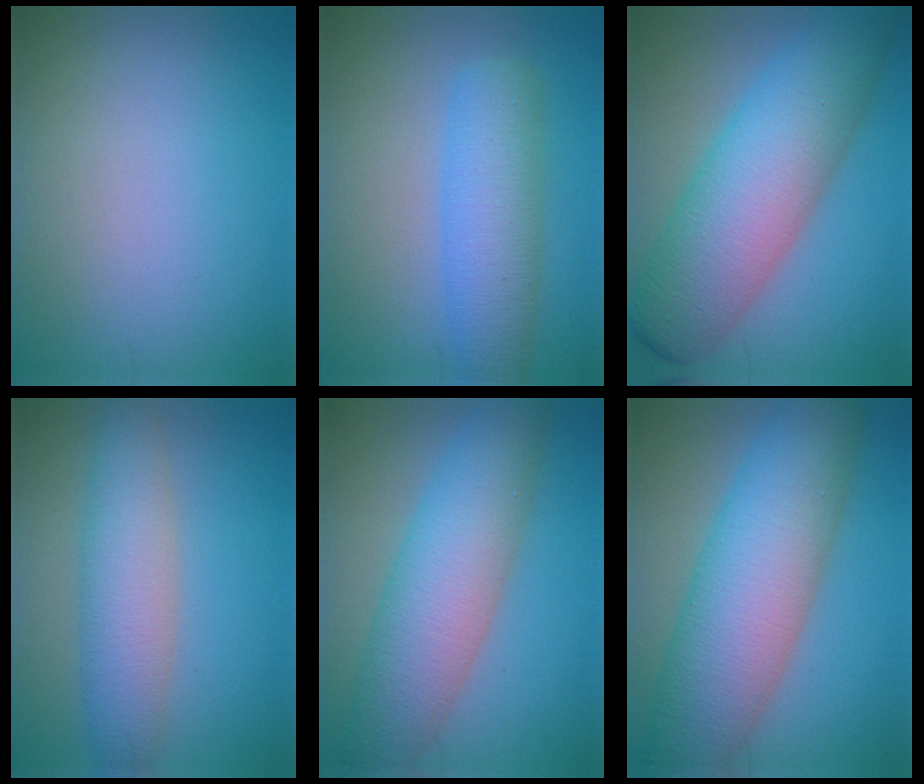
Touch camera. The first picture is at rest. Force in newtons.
{"total": 5.6, "press": 5.6, "slide": 0.1}
{"total": 10.8, "press": 10.8, "slide": 0.2}
{"total": 5.1, "press": 5.1, "slide": 0.3}
{"total": 8.7, "press": 8.6, "slide": 0.3}
{"total": 11.5, "press": 11.5, "slide": 0.1}